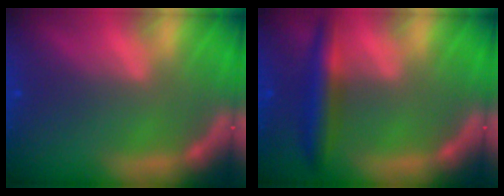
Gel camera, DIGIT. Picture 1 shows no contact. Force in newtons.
{"total": 4.0}